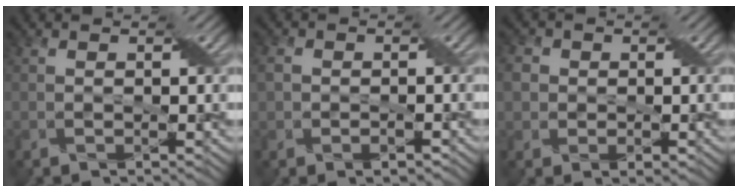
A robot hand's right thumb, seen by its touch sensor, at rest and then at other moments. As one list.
[{"total": 3.5, "force": [-0.6, 2.6, 2.2], "torque": [-0.041, -0.005, -0.012]}, {"total": 5.2, "force": [0.2, 4.6, 2.4], "torque": [-0.065, 0.010, -0.010]}]